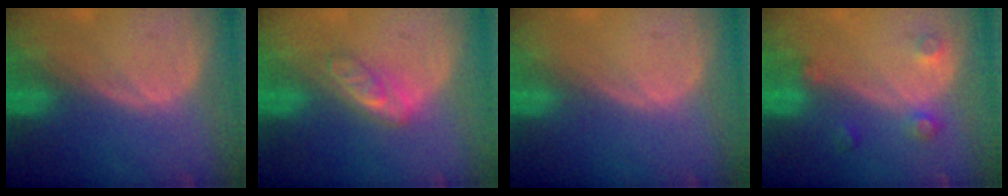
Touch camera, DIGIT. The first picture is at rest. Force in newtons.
{"total": 4.7, "press": 4.1, "slide": 2.2}
{"total": 0.0}
{"total": 3.5, "press": 3.1, "slide": 1.7}